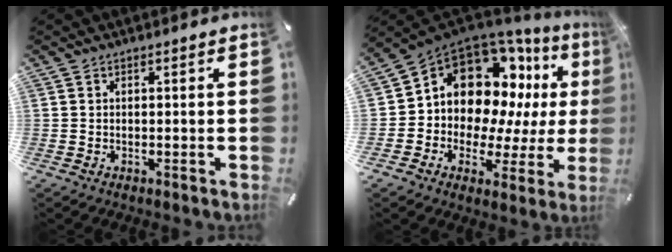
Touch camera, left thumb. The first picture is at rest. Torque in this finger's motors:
{"motor_torque": [0.54, 1.86, 1.65, -1.12, 0.13]}